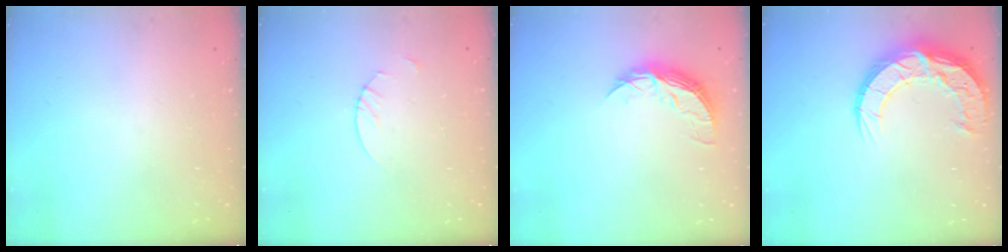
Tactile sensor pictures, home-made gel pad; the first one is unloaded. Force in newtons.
{"total": 1.8, "press": 1.8, "slide": 0.2}
{"total": 7.9, "press": 7.8, "slide": 0.6}
{"total": 15.1, "press": 15.1, "slide": 1.2}